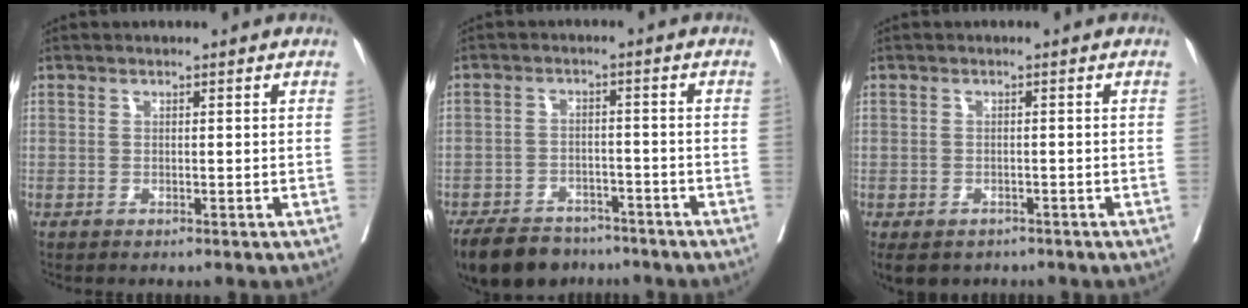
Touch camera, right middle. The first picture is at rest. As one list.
[{"total": 11.6, "force": [-9.3, 5.8, 3.8], "torque": [-0.072, -0.006, -0.136]}, {"total": 6.6, "force": [-4.5, 4.1, 2.4], "torque": [-0.047, -0.002, -0.060]}]